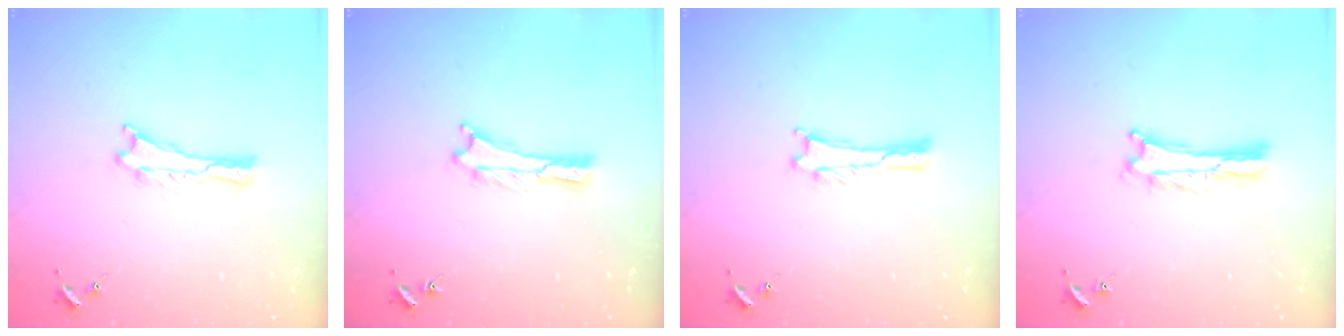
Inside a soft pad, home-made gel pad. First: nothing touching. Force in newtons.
{"total": 0.0}
{"total": 0.6, "press": 0.6, "slide": 0.1}
{"total": 0.0}